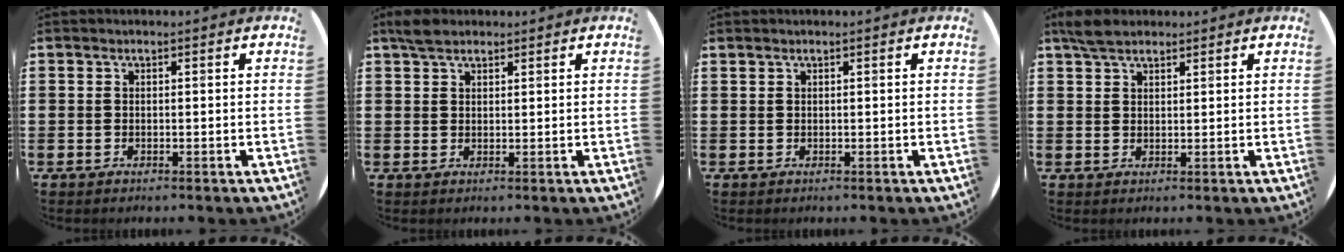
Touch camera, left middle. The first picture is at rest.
{"total": 2.8, "force": [2.4, 1.2, 0.9], "torque": [-0.014, 0.004, 0.043]}
{"total": 0.0}
{"total": 3.7, "force": [3.1, 1.5, 1.4], "torque": [-0.024, 0.002, 0.057]}